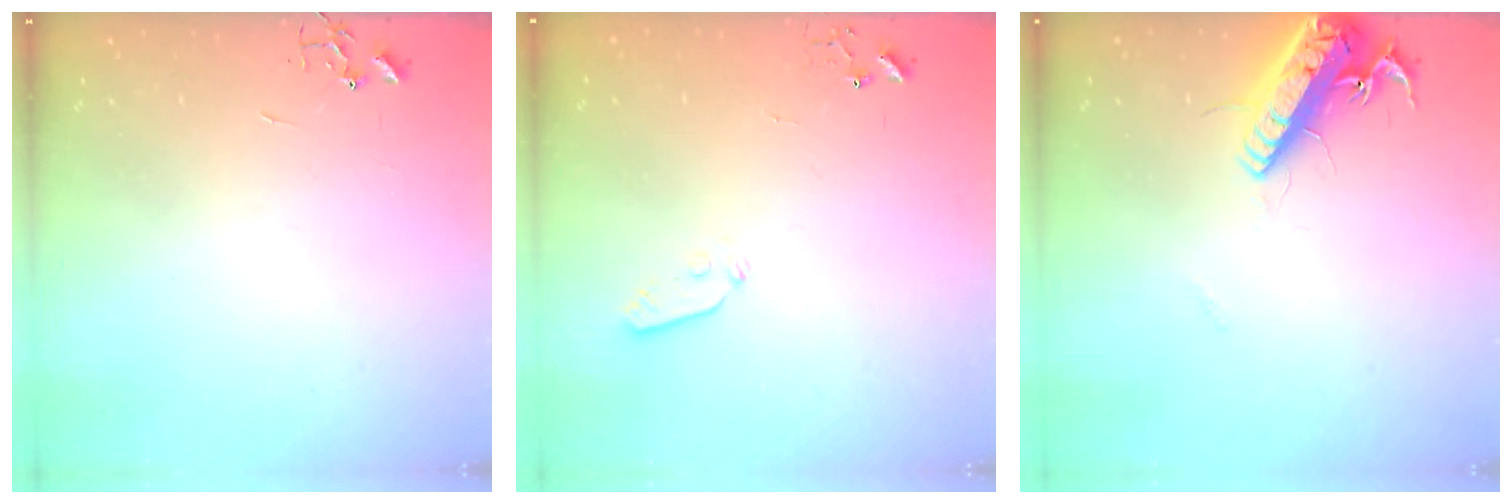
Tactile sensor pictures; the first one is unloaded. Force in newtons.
{"total": 3.5, "press": 3.3, "slide": 1.0}
{"total": 16.5, "press": 16.2, "slide": 3.1}